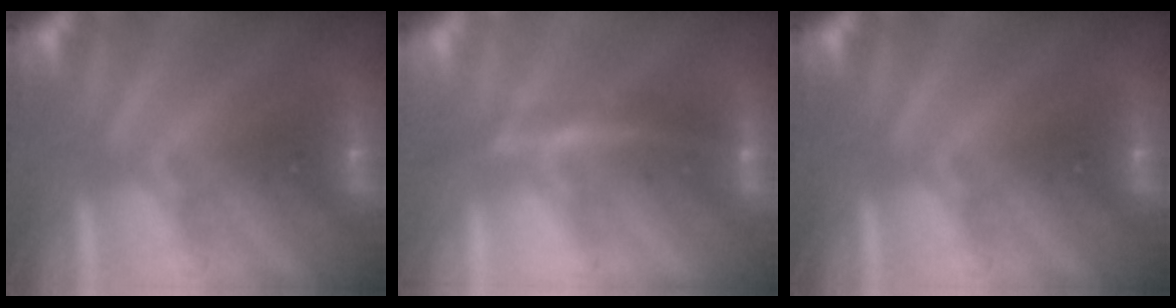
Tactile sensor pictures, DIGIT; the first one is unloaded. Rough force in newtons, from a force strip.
{"total": 4.5}
{"total": 0.0}